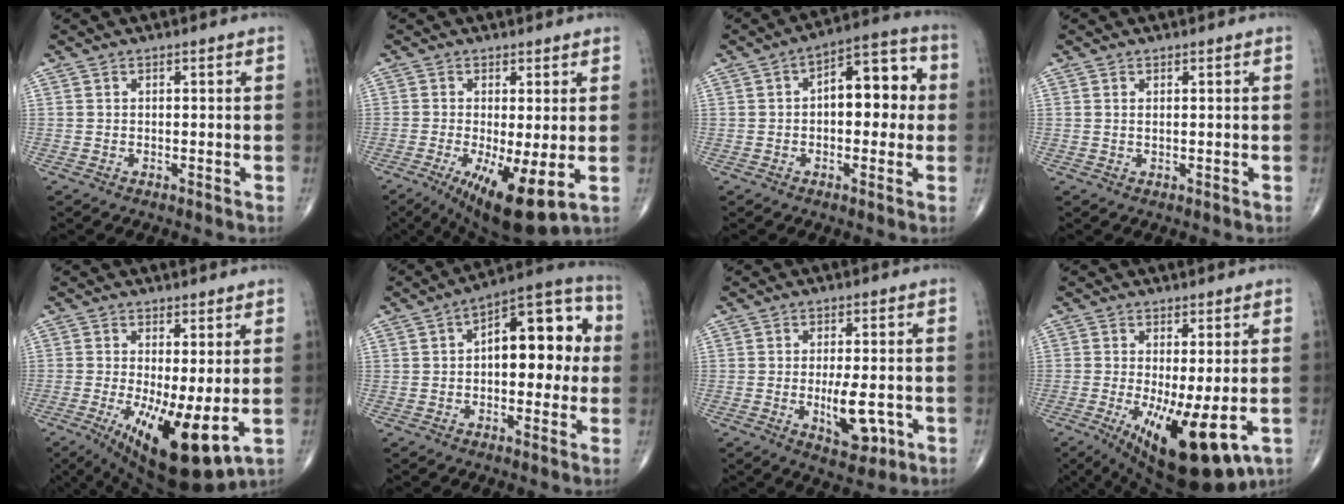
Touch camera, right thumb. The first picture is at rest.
{"total": 11.3, "force": [-3.0, 3.1, 10.5], "torque": [-0.175, -0.024, -0.039]}
{"total": 11.5, "force": [0.8, 6.1, 9.6], "torque": [-0.098, 0.032, 0.002]}
{"total": 0.5, "force": [0.2, 0.2, 0.4], "torque": [-0.013, 0.001, 0.005]}
{"total": 13.6, "force": [-2.7, 4.2, 12.6], "torque": [-0.206, -0.029, -0.027]}
{"total": 14.8, "force": [1.2, 7.7, 12.6], "torque": [-0.137, 0.037, 0.009]}
{"total": 7.8, "force": [-1.9, 3.1, 6.8], "torque": [-0.098, -0.007, -0.021]}
{"total": 14.6, "force": [-4.1, 4.6, 13.3], "torque": [-0.199, -0.026, -0.047]}